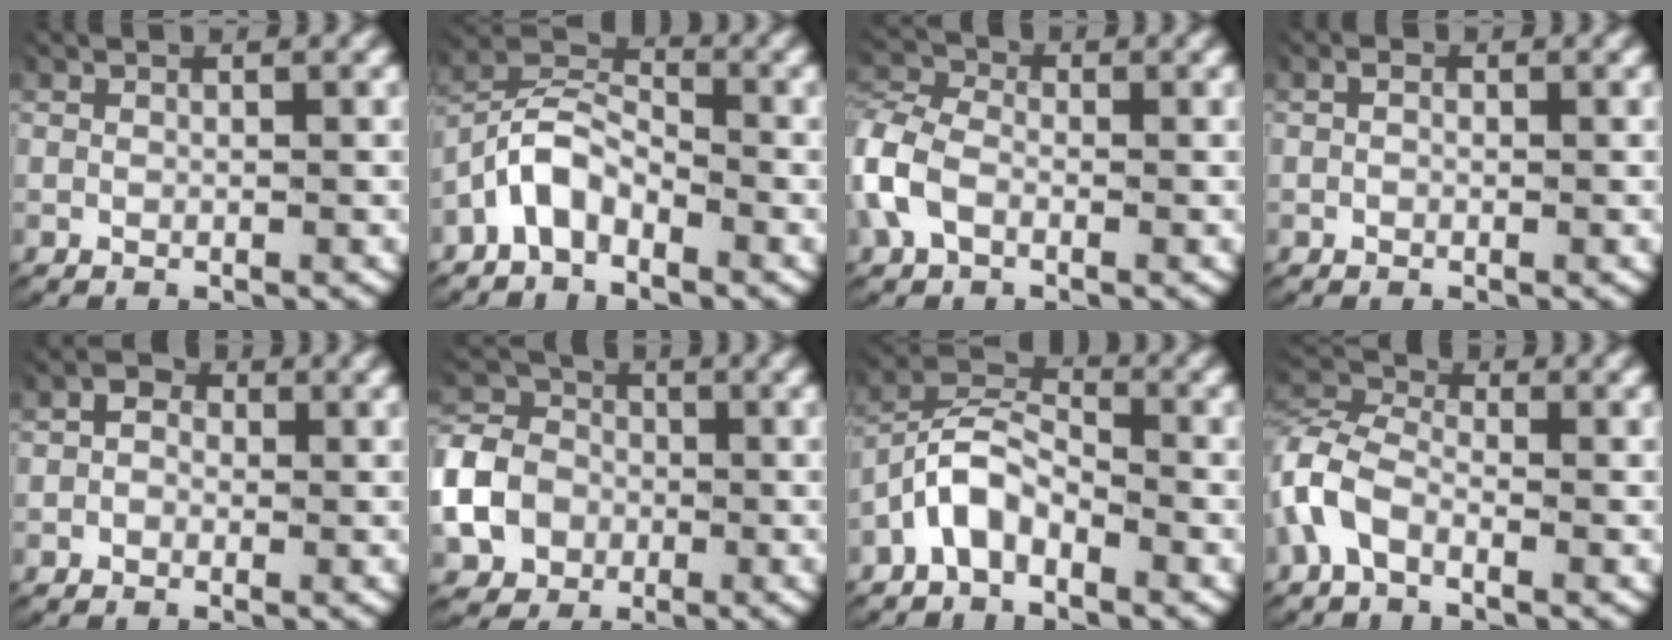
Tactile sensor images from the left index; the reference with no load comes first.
{"total": 4.7, "force": [-1.0, 3.8, 2.6], "torque": [-0.062, -0.004, -0.028]}
{"total": 5.5, "force": [-0.3, 4.7, 2.7], "torque": [-0.074, -0.004, -0.013]}
{"total": 0.7, "force": [0.0, 0.5, 0.5], "torque": [-0.010, -0.003, 0.002]}
{"total": 2.2, "force": [0.4, 1.8, 1.2], "torque": [-0.006, 0.006, -0.003]}
{"total": 8.9, "force": [-1.1, 8.0, 3.7], "torque": [-0.094, -0.023, -0.022]}
{"total": 4.6, "force": [-1.0, 3.7, 2.6], "torque": [-0.062, -0.005, -0.026]}
{"total": 5.6, "force": [-0.7, 4.5, 3.3], "torque": [-0.082, -0.001, -0.025]}